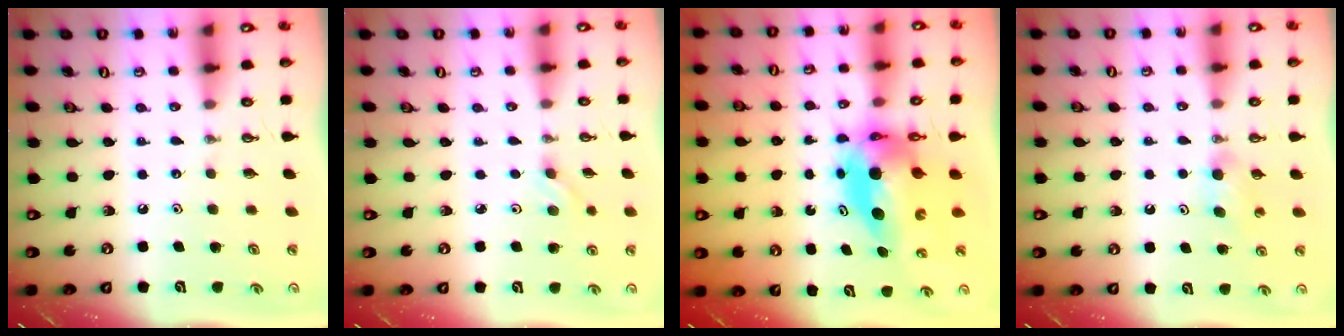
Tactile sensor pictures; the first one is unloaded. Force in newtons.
{"total": 2.6, "press": 2.1, "slide": 1.5}
{"total": 8.3, "press": 8.2, "slide": 0.9}
{"total": 5.9, "press": 4.7, "slide": 3.6}